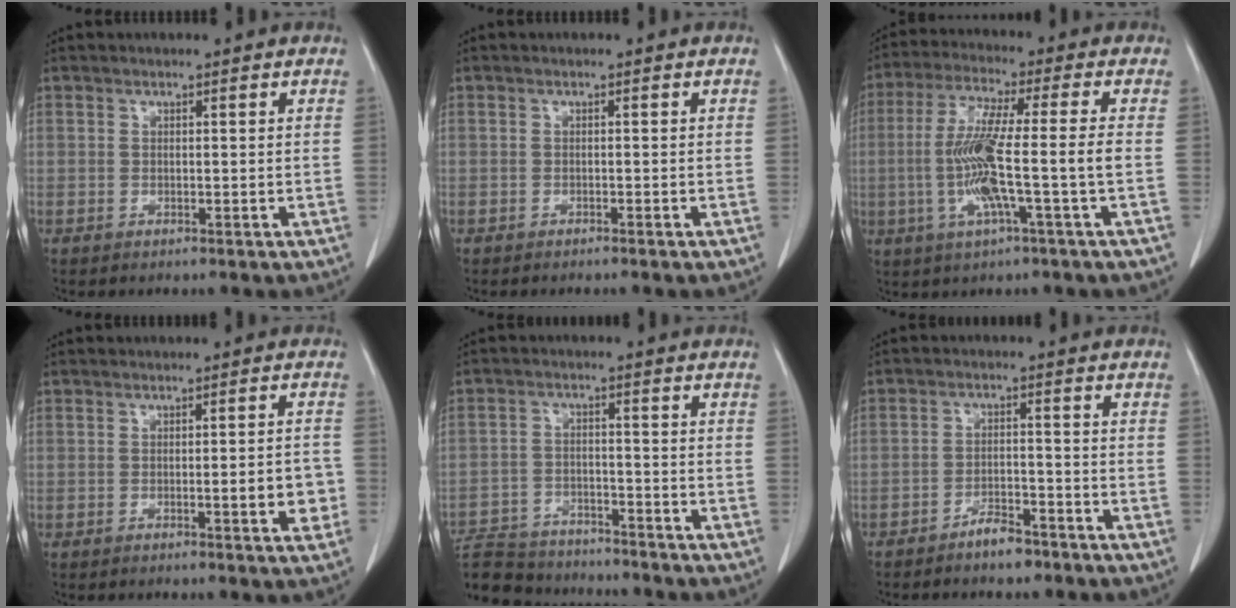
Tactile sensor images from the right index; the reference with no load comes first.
{"total": 0.9, "force": [-0.8, 0.1, 0.5], "torque": [-0.010, -0.001, -0.009]}
{"total": 11.3, "force": [-2.1, -0.4, 11.1], "torque": [-0.223, 0.001, -0.043]}
{"total": 4.6, "force": [-1.2, 0.9, 4.3], "torque": [-0.054, 0.002, -0.012]}
{"total": 12.8, "force": [-11.8, 3.8, 3.3], "torque": [-0.063, 0.010, -0.184]}
{"total": 4.2, "force": [-3.4, 1.3, 2.1], "torque": [-0.038, 0.003, -0.056]}